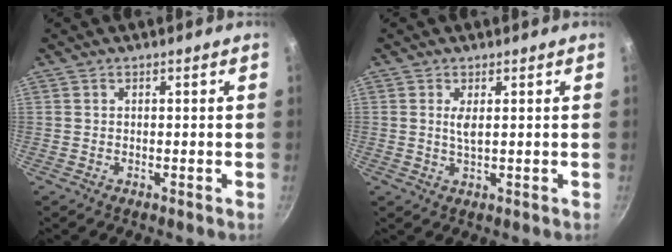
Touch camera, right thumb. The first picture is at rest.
{"total": 2.3, "force": [0.7, 0.7, 2.1], "torque": [-0.042, -0.005, 0.014]}